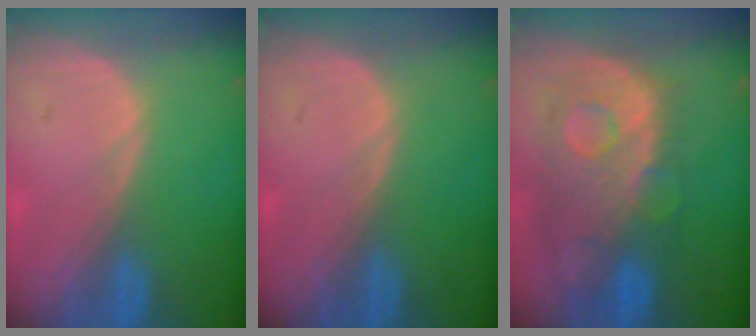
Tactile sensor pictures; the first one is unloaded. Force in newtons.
{"total": 0.0}
{"total": 11.2, "press": 9.7, "slide": 5.6}